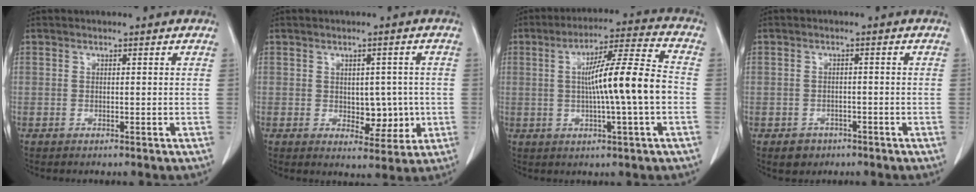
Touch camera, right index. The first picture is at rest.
{"total": 5.7, "force": [-0.3, 3.4, 4.6], "torque": [-0.050, 0.002, 0.006]}
{"total": 12.9, "force": [-0.7, -0.1, 12.9], "torque": [-0.210, 0.011, -0.016]}
{"total": 2.6, "force": [-1.4, 2.1, 0.6], "torque": [-0.006, 0.007, -0.014]}